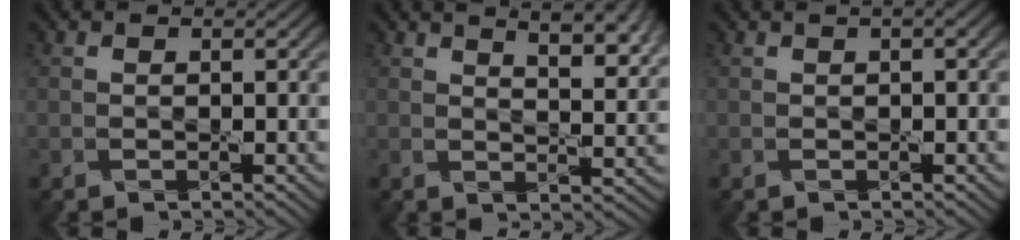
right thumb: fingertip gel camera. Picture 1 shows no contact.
{"total": 8.1, "force": [4.6, 2.7, 6.1], "torque": [-0.079, 0.008, 0.063]}
{"total": 1.9, "force": [0.7, 0.5, 1.7], "torque": [-0.026, 0.007, 0.006]}